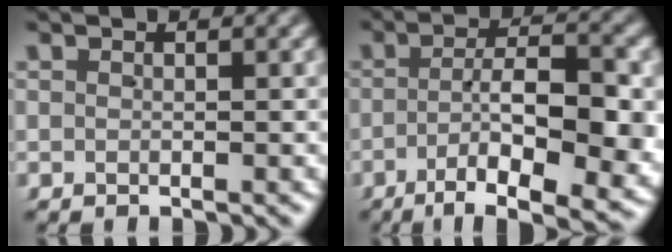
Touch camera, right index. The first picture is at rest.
{"total": 10.8, "force": [-5.5, 3.3, 8.6], "torque": [-0.115, -0.027, -0.069]}